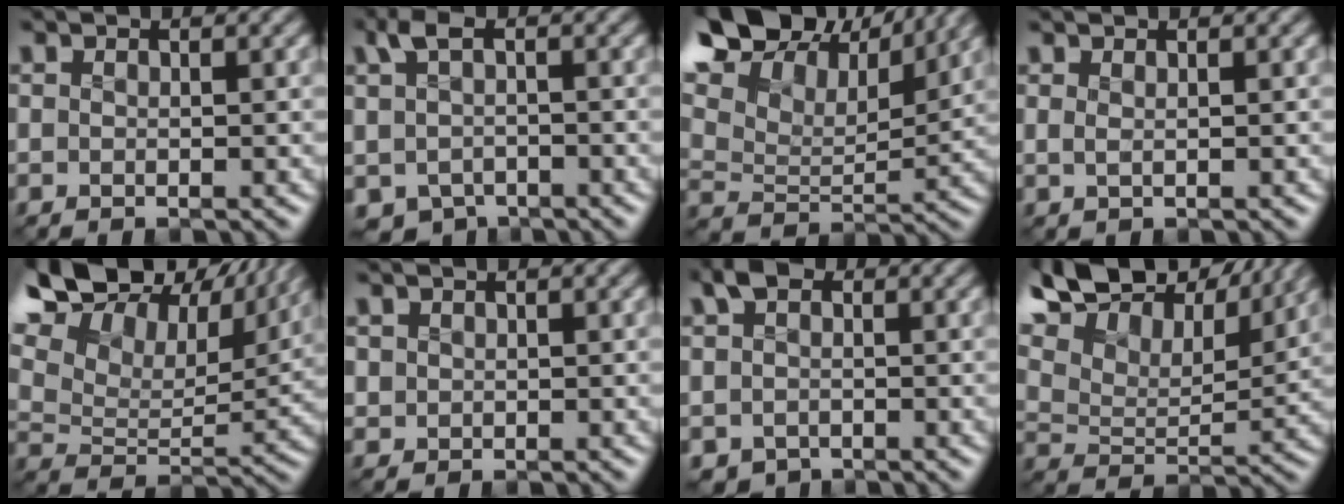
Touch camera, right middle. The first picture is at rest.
{"total": 4.0, "force": [-0.8, 3.0, 2.5], "torque": [-0.061, -0.013, -0.015]}
{"total": 15.1, "force": [10.5, 7.5, 7.9], "torque": [-0.194, 0.053, 0.154]}
{"total": 0.6, "force": [0.4, 0.0, 0.5], "torque": [-0.016, -0.002, 0.009]}
{"total": 17.7, "force": [11.0, 9.8, 9.7], "torque": [-0.216, 0.058, 0.168]}
{"total": 0.8, "force": [0.1, 0.8, 0.2], "torque": [-0.002, -0.005, 0.005]}
{"total": 3.4, "force": [0.0, 2.8, 1.9], "torque": [-0.039, -0.001, -0.004]}
{"total": 15.0, "force": [11.1, 6.4, 7.7], "torque": [-0.193, 0.051, 0.156]}